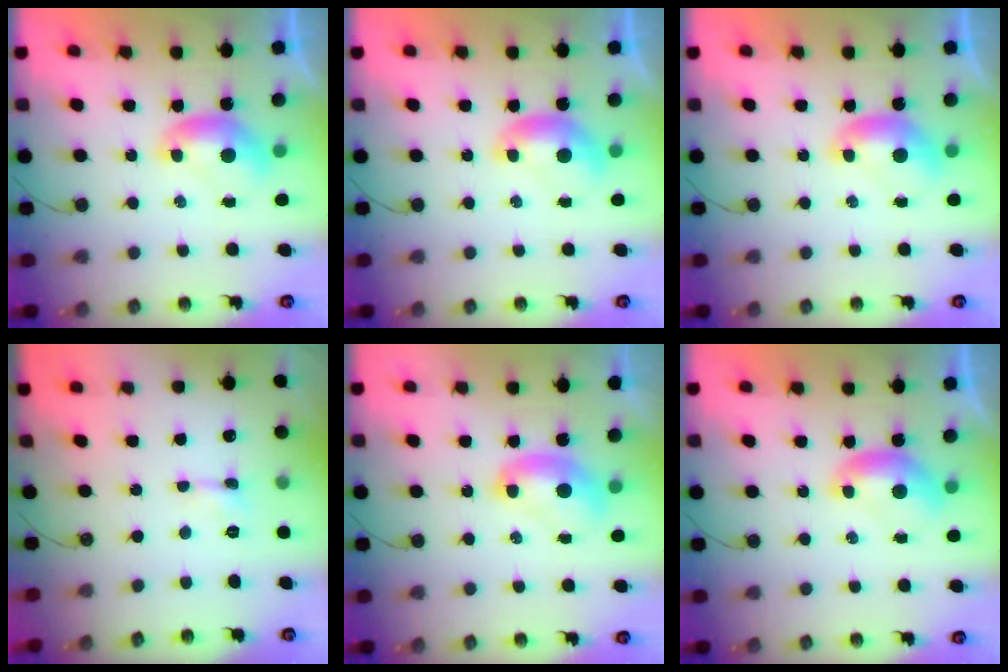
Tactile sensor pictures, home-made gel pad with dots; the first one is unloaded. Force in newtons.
{"total": 0.0}
{"total": 0.0}
{"total": 0.0}
{"total": 2.1, "press": 2.1, "slide": 0.3}
{"total": 0.0}